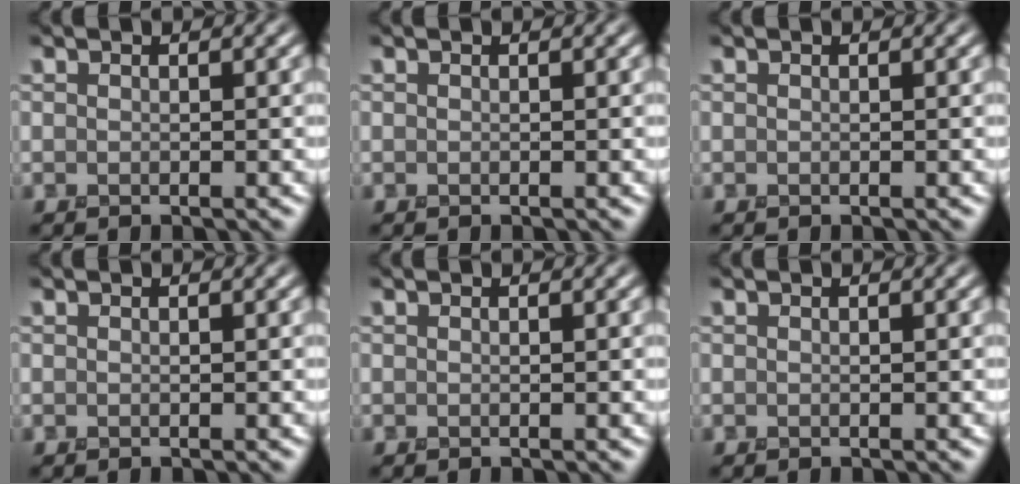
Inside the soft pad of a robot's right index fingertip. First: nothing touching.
{"total": 0.0}
{"total": 0.0}
{"total": 0.0}
{"total": 0.0}
{"total": 0.0}